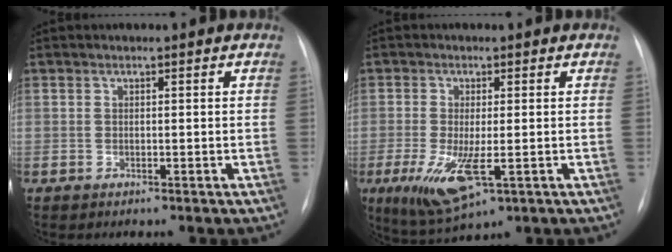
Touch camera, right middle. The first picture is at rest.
{"total": 7.7, "force": [-2.4, 2.2, 7.0], "torque": [-0.143, -0.024, -0.032]}